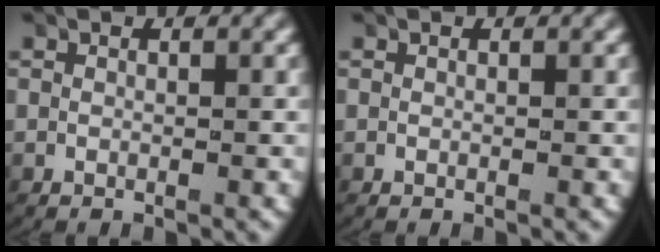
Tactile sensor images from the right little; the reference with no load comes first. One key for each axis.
{"total": 0.0}